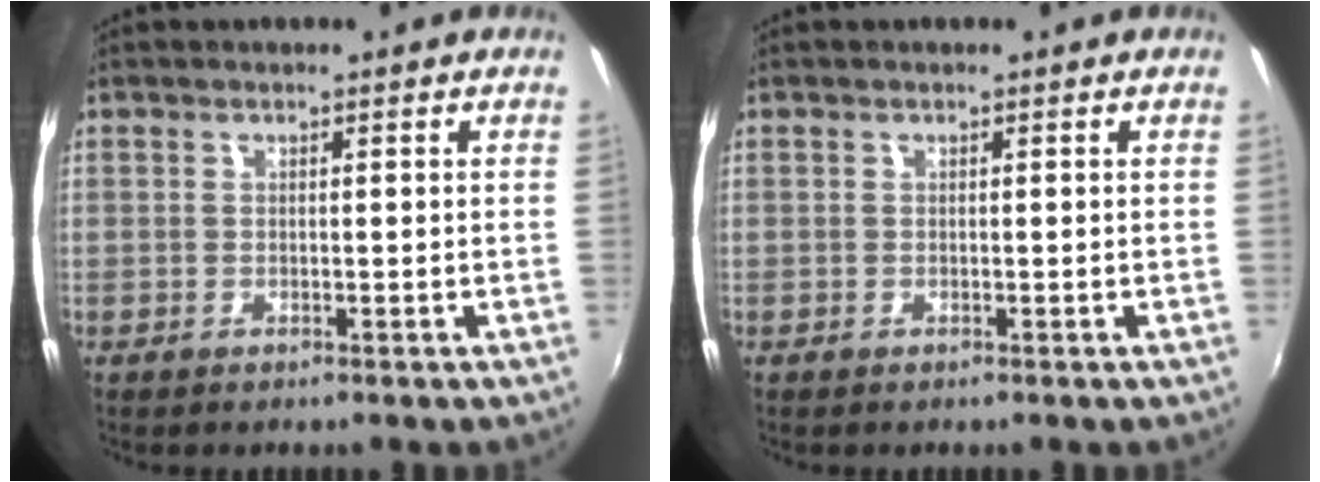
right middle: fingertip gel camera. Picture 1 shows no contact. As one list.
[{"total": 0.0}]